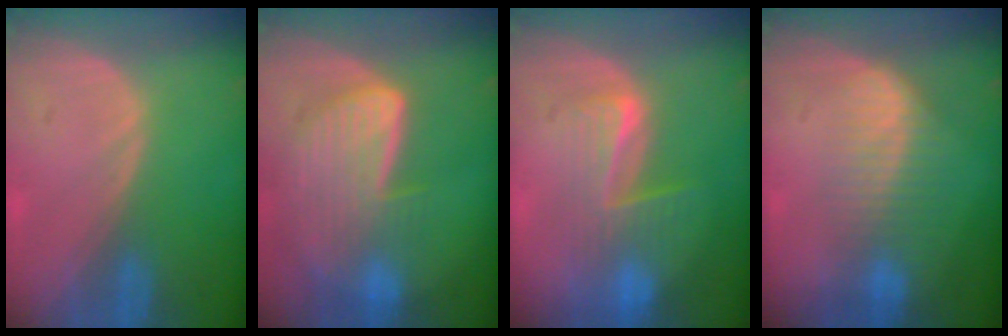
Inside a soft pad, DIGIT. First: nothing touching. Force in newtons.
{"total": 8.6, "press": 7.7, "slide": 3.8}
{"total": 6.7, "press": 6.5, "slide": 1.4}
{"total": 7.1, "press": 6.3, "slide": 3.3}